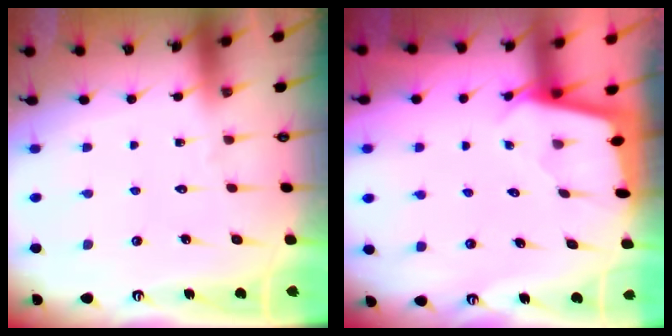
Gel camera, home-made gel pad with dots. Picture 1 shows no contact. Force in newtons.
{"total": 1.9, "press": 1.9, "slide": 0.1}